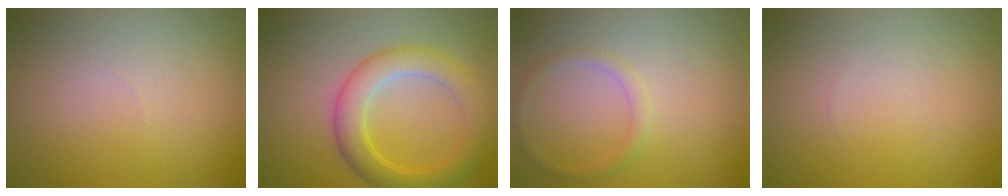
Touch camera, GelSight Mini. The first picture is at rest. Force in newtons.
{"total": 4.7, "press": 4.7, "slide": 0.2}
{"total": 1.0, "press": 1.0, "slide": 0.1}
{"total": 0.0}